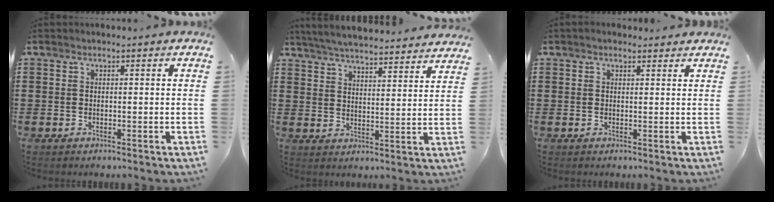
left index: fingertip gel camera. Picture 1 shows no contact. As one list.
[{"total": 5.2, "force": [5.1, -0.4, 0.9], "torque": [-0.040, -0.034, 0.087]}, {"total": 0.9, "force": [0.8, 0.4, 0.2], "torque": [-0.007, 0.004, 0.015]}]